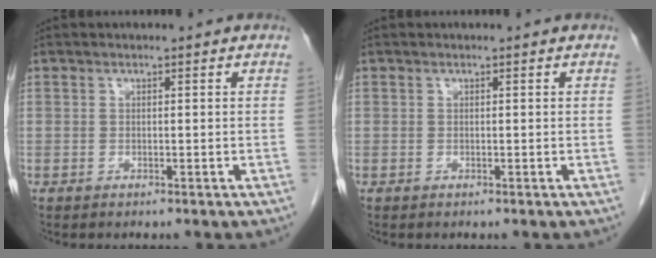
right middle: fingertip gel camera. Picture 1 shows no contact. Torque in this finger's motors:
{"motor_torque": [0.00, 0.00, 0.00, 0.00]}